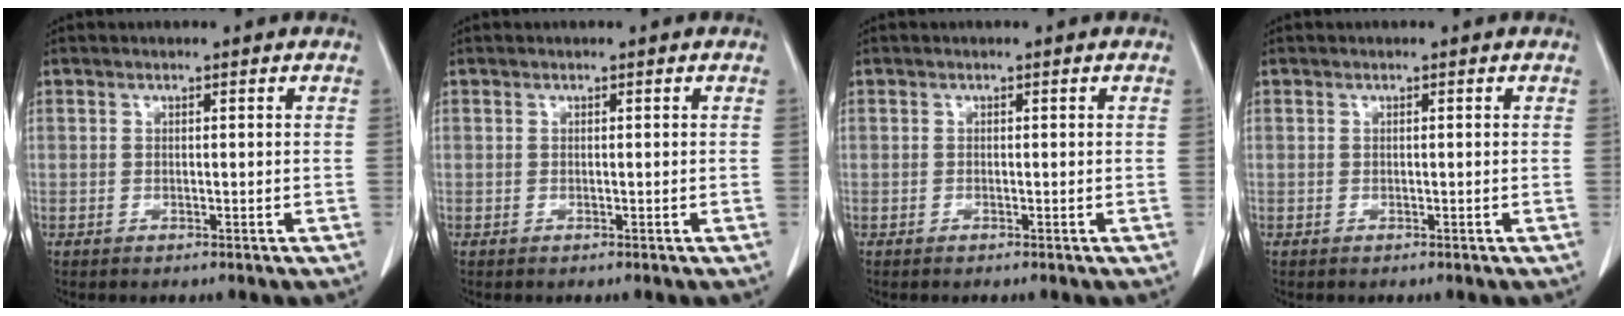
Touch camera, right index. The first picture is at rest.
{"total": 0.0}
{"total": 0.0}
{"total": 0.0}